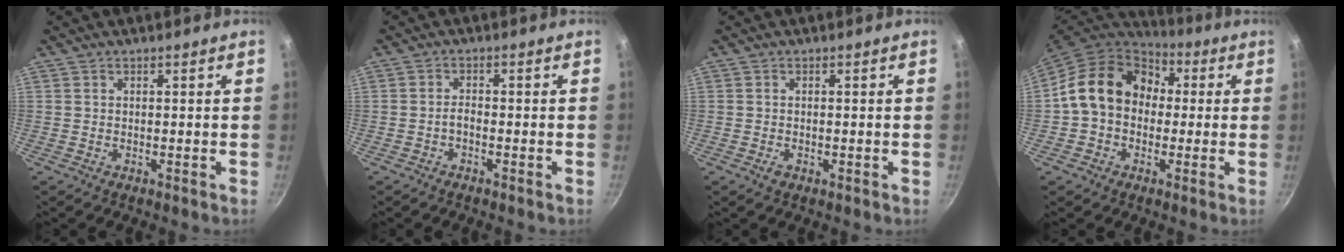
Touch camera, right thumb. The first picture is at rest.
{"total": 1.5, "force": [-0.9, 0.5, 1.1], "torque": [-0.016, 0.013, -0.020]}
{"total": 1.1, "force": [-0.4, 0.6, 0.8], "torque": [-0.014, 0.000, -0.007]}
{"total": 15.7, "force": [1.6, 12.6, 9.2], "torque": [-0.125, 0.037, 0.012]}